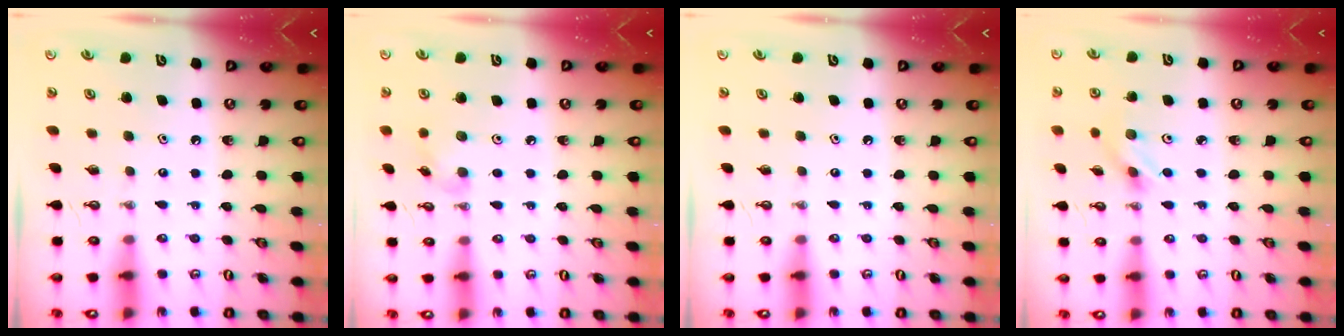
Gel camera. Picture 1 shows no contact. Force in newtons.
{"total": 5.6, "press": 5.6, "slide": 0.6}
{"total": 0.0}
{"total": 2.0, "press": 1.9, "slide": 0.4}